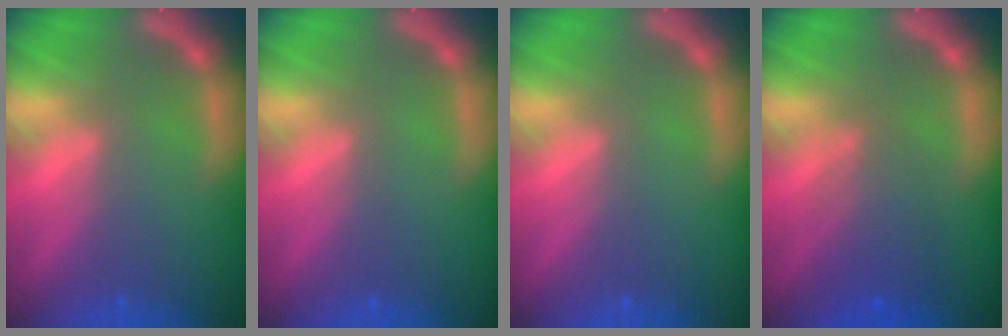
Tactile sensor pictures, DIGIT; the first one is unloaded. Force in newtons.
{"total": 0.0}
{"total": 0.0}
{"total": 4.1}